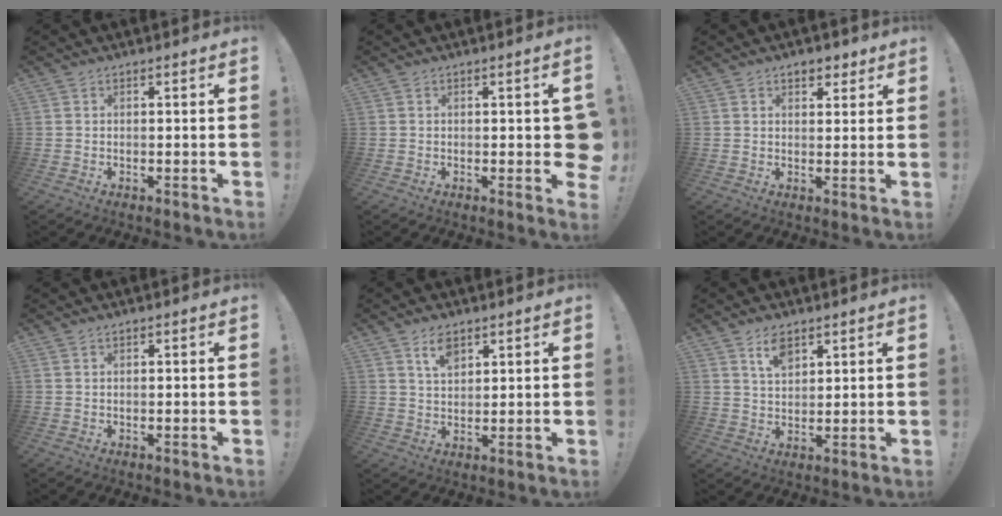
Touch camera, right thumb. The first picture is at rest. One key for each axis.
{"total": 3.8, "fx": 0.1, "fy": 1.6, "fz": 3.4, "tx": -0.047, "ty": 0.002, "tz": 0.005}
{"total": 4.3, "fx": 2.9, "fy": 2.6, "fz": 1.9, "tx": -0.012, "ty": -0.011, "tz": 0.048}
{"total": 0.5, "fx": 0.5, "fy": 0.0, "fz": 0.1, "tx": -0.002, "ty": 0.000, "tz": 0.009}
{"total": 5.6, "fx": 3.4, "fy": 2.8, "fz": 3.3, "tx": -0.054, "ty": -0.013, "tz": 0.060}
{"total": 6.0, "fx": 3.8, "fy": 3.1, "fz": 3.5, "tx": -0.059, "ty": -0.015, "tz": 0.068}